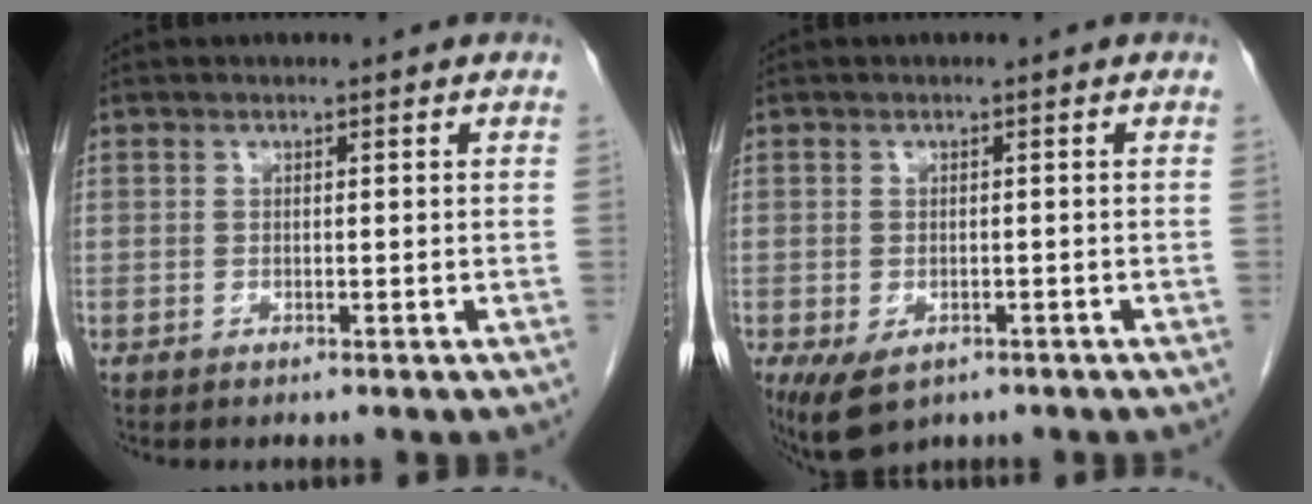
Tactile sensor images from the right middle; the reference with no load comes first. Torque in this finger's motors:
{"motor_torque": [1.23, -0.91, 0.34, 0.07]}